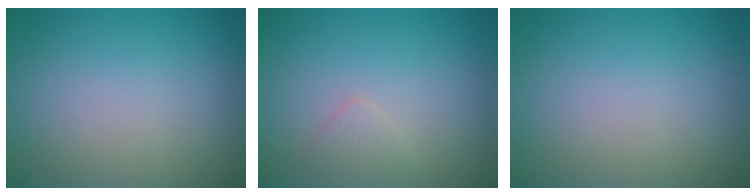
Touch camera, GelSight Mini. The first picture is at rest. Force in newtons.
{"total": 1.1, "press": 1.1, "slide": 0.0}
{"total": 0.0}